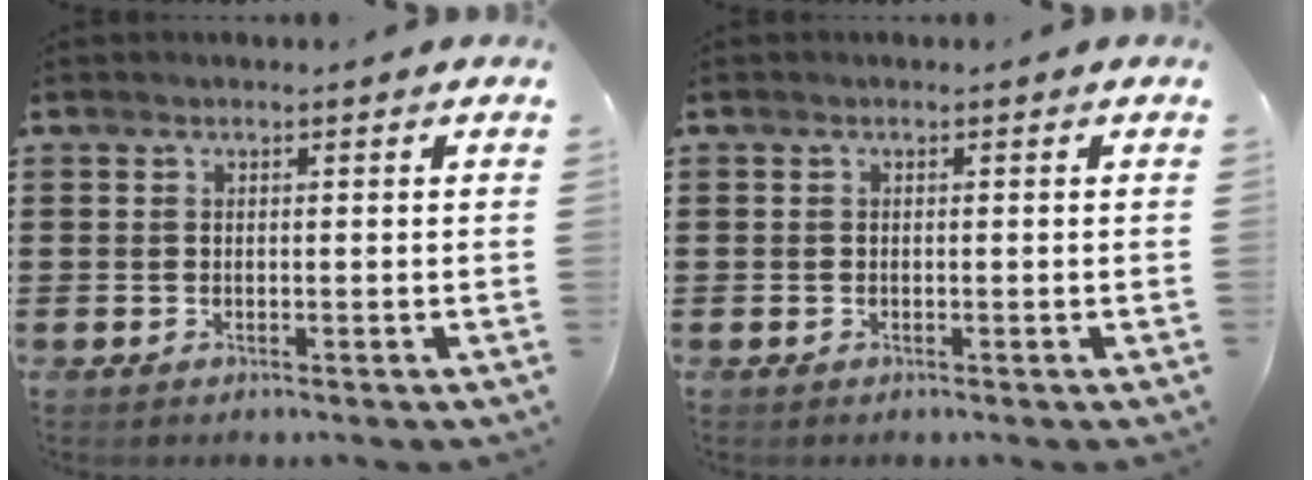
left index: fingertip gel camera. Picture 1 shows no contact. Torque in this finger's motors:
{"motor_torque": [-0.04, -0.02, -0.01, 0.00]}